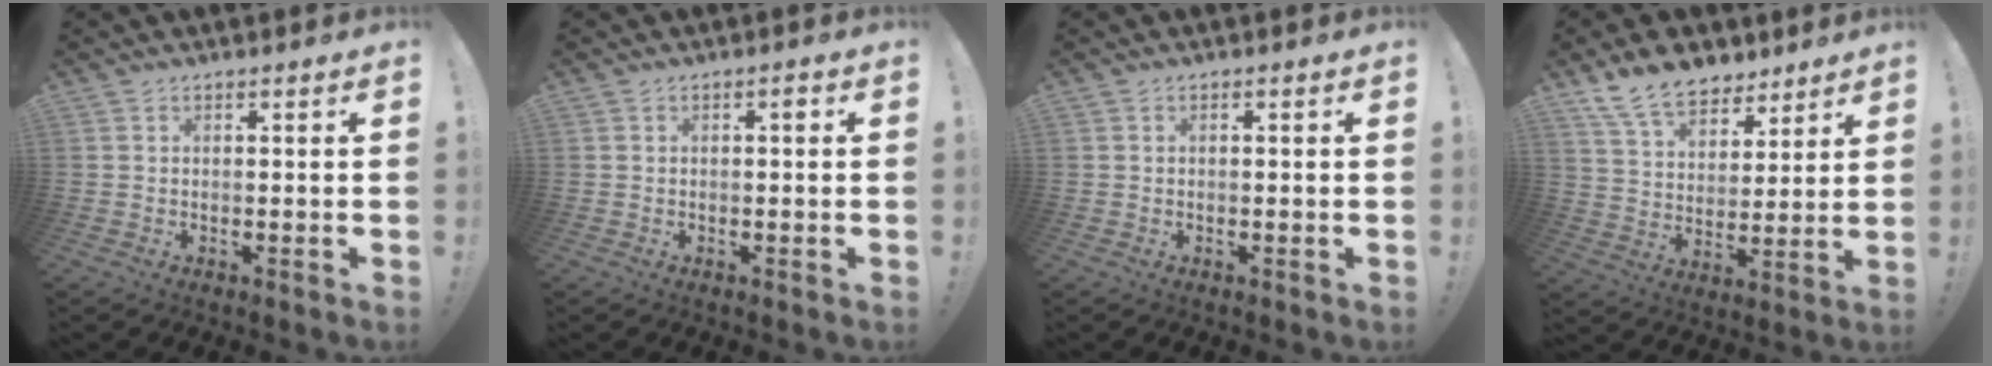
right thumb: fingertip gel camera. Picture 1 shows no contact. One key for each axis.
{"total": 1.3, "fx": -0.2, "fy": 0.4, "fz": 1.2, "tx": -0.013, "ty": 0.002, "tz": -0.008}
{"total": 0.5, "fx": -0.3, "fy": 0.2, "fz": 0.3, "tx": -0.011, "ty": 0.003, "tz": -0.005}
{"total": 13.4, "fx": 10.2, "fy": 7.3, "fz": 4.7, "tx": -0.091, "ty": -0.067, "tz": 0.195}